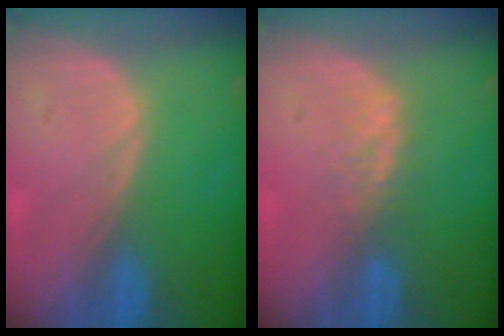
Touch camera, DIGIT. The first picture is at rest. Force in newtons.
{"total": 2.3, "press": 2.3, "slide": 0.5}